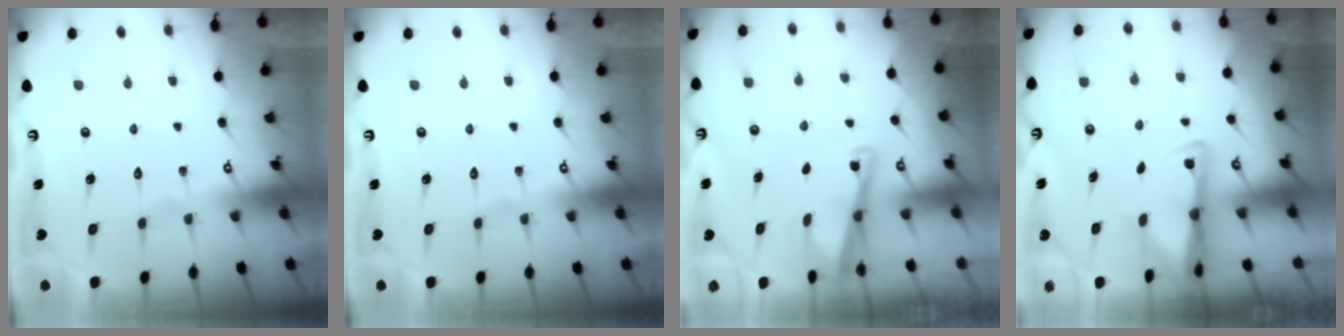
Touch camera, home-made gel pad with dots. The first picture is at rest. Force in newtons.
{"total": 0.0}
{"total": 2.8, "press": 2.8, "slide": 0.4}
{"total": 2.8, "press": 2.8, "slide": 0.4}